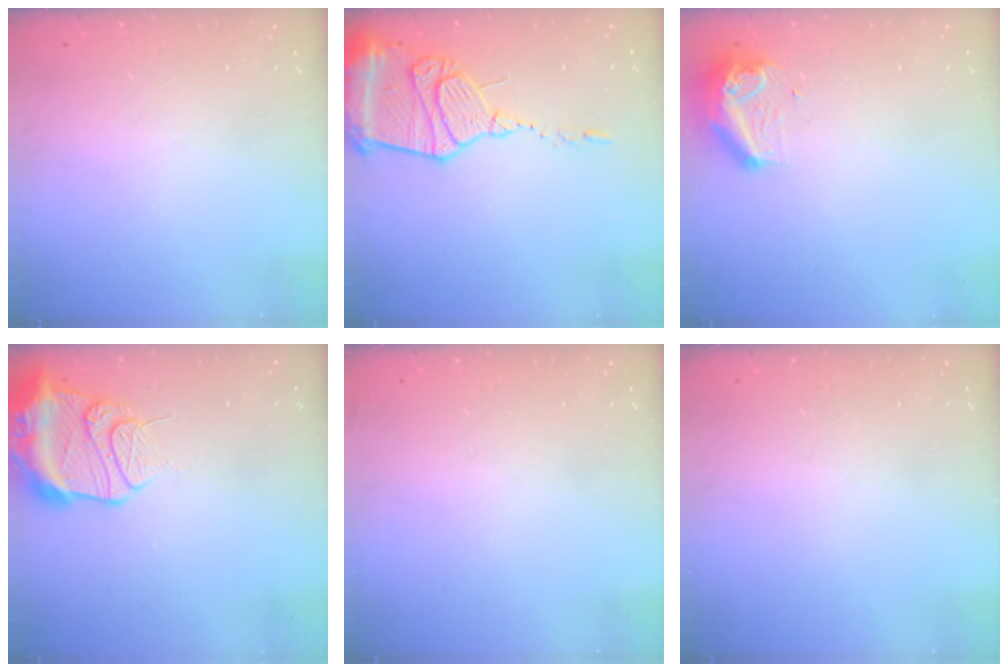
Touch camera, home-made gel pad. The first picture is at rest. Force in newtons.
{"total": 17.8, "press": 17.7, "slide": 1.5}
{"total": 9.6, "press": 9.5, "slide": 0.6}
{"total": 14.0, "press": 13.9, "slide": 1.7}
{"total": 3.0, "press": 2.9, "slide": 1.0}
{"total": 0.0}